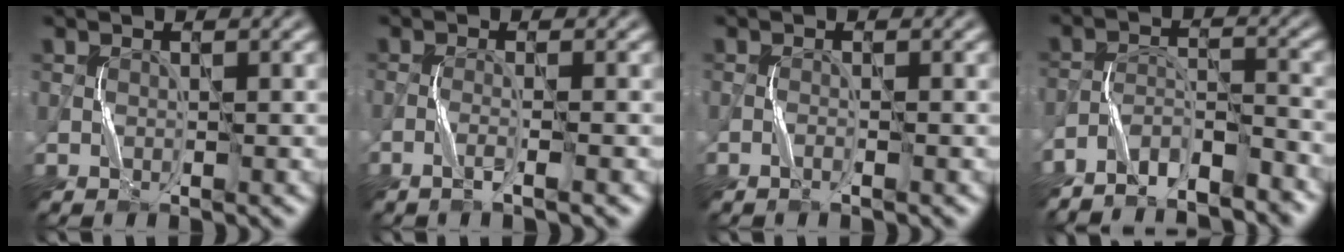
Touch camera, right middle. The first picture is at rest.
{"total": 1.8, "force": [-1.0, -0.1, 1.5], "torque": [-0.026, 0.003, -0.026]}
{"total": 0.7, "force": [-0.5, -0.2, 0.5], "torque": [-0.012, 0.000, -0.010]}
{"total": 5.0, "force": [-4.6, 0.8, 1.6], "torque": [-0.033, -0.004, -0.087]}